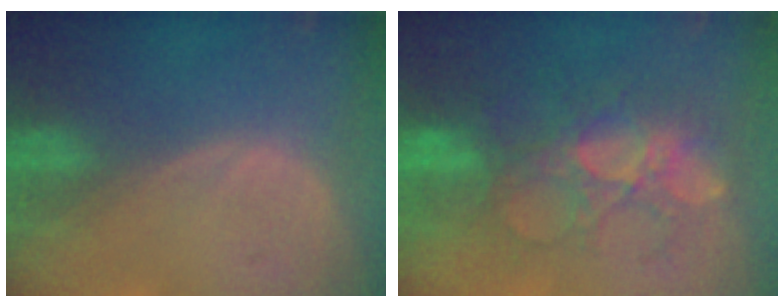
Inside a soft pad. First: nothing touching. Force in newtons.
{"total": 8.9, "press": 8.7, "slide": 1.6}